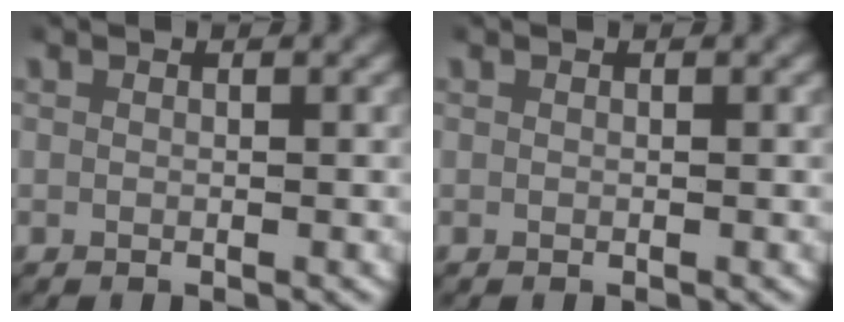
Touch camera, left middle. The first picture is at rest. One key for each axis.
{"total": 0.0}